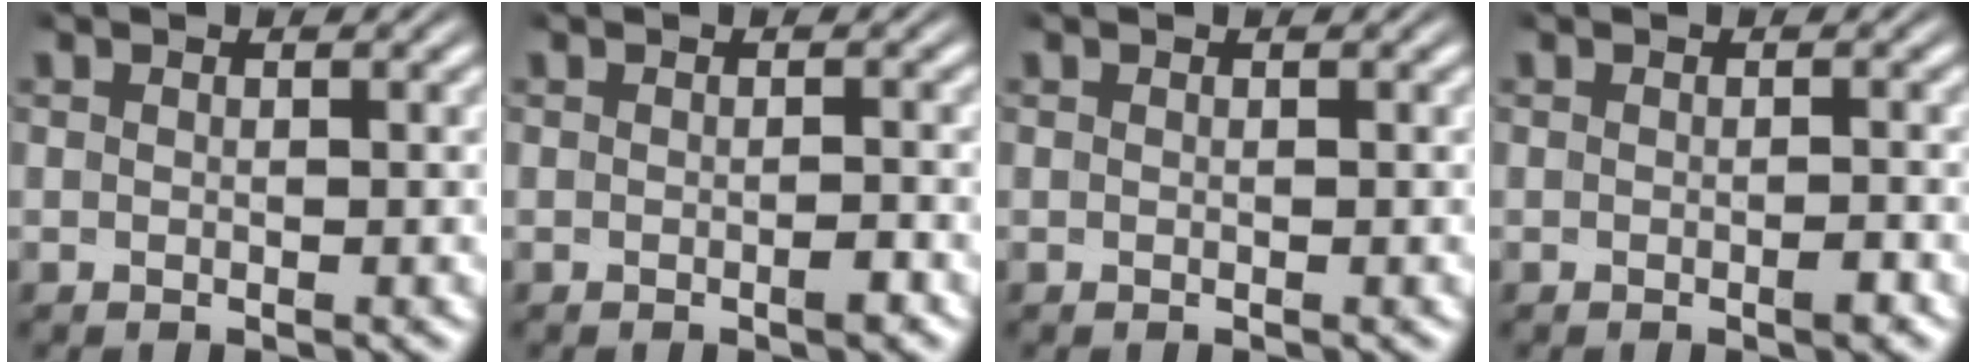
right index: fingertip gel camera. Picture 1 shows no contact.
{"total": 0.7, "force": [-0.5, 0.1, 0.6], "torque": [-0.007, 0.003, -0.010]}
{"total": 0.0}
{"total": 0.7, "force": [-0.4, 0.1, 0.6], "torque": [-0.008, 0.003, -0.008]}